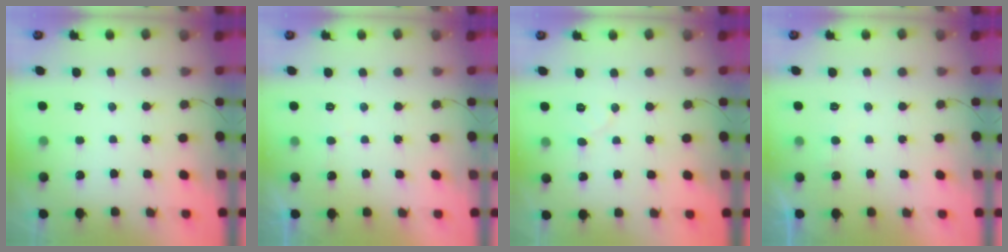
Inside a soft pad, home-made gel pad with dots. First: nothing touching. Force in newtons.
{"total": 4.1, "press": 4.1, "slide": 0.3}
{"total": 5.4, "press": 5.4, "slide": 0.5}
{"total": 3.0, "press": 2.9, "slide": 0.4}